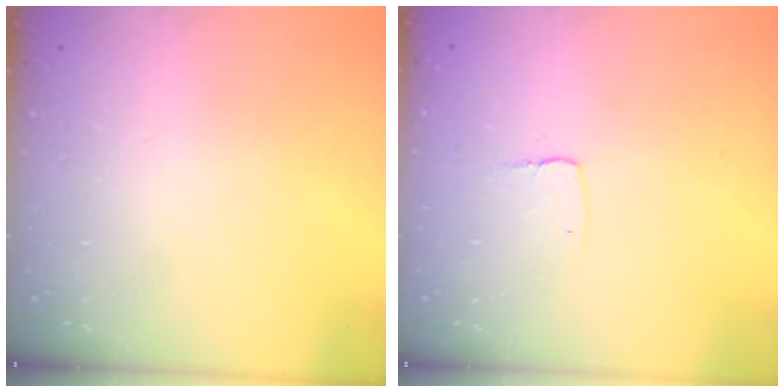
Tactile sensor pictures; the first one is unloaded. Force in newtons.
{"total": 2.9, "press": 2.9, "slide": 0.2}